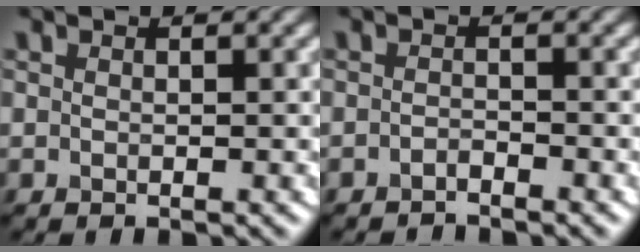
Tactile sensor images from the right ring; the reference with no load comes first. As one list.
[{"total": 1.1, "force": [-1.1, 0.2, 0.3], "torque": [-0.004, 0.003, -0.020]}]